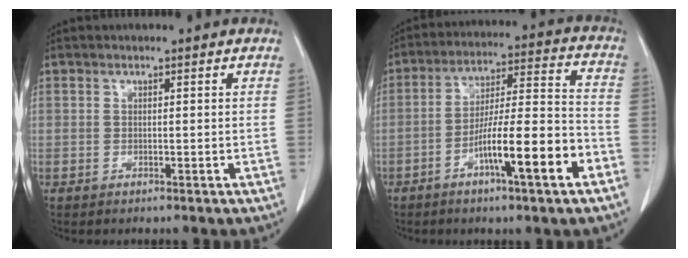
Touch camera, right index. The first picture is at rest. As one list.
[{"total": 14.1, "force": [-6.4, 0.9, 12.6], "torque": [-0.208, 0.006, -0.103]}]